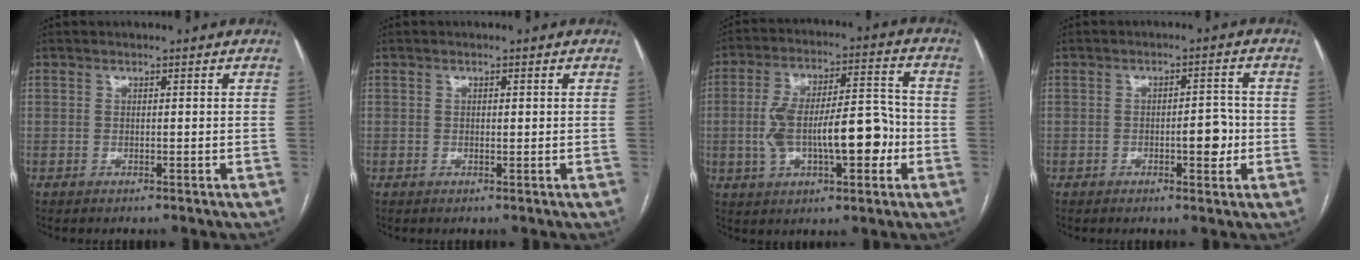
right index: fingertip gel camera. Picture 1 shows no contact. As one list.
[{"total": 0.7, "force": [0.1, 0.3, 0.6], "torque": [-0.011, 0.000, 0.002]}, {"total": 14.6, "force": [-2.6, 4.9, 13.5], "torque": [-0.233, 0.032, -0.034]}, {"total": 4.6, "force": [-1.1, 1.6, 4.1], "torque": [-0.050, 0.006, -0.013]}]